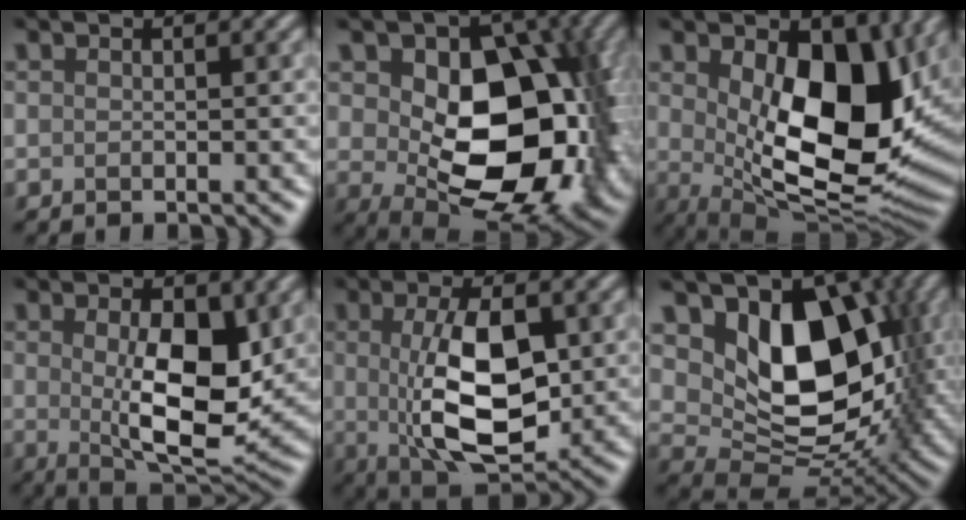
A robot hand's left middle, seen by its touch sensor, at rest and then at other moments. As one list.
[{"total": 13.3, "force": [0.6, 8.6, 10.1], "torque": [-0.132, -0.018, 0.020]}, {"total": 12.3, "force": [1.9, 6.5, 10.2], "torque": [-0.148, -0.025, 0.041]}, {"total": 8.2, "force": [0.8, 3.4, 7.3], "torque": [-0.119, -0.010, 0.019]}, {"total": 8.5, "force": [0.6, 3.8, 7.6], "torque": [-0.144, -0.007, 0.014]}, {"total": 11.9, "force": [2.8, 7.9, 8.6], "torque": [-0.132, -0.024, 0.056]}]